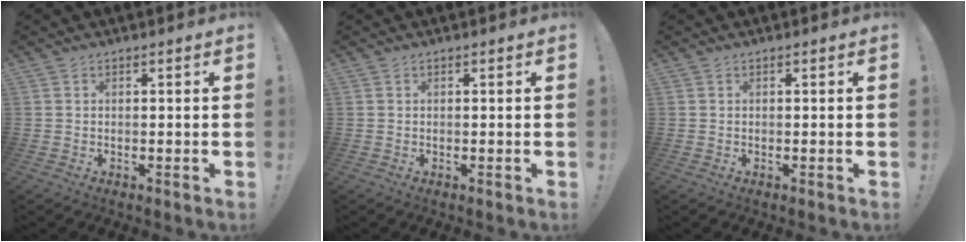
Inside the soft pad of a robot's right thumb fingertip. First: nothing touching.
{"total": 0.0}
{"total": 0.0}